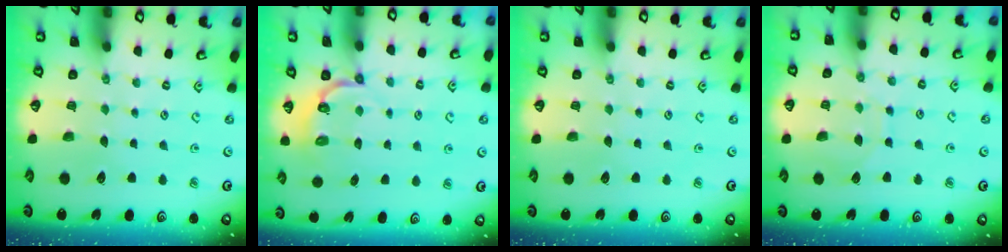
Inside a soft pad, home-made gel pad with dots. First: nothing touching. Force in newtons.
{"total": 4.2, "press": 3.2, "slide": 2.7}
{"total": 0.0}
{"total": 7.2, "press": 7.1, "slide": 0.6}